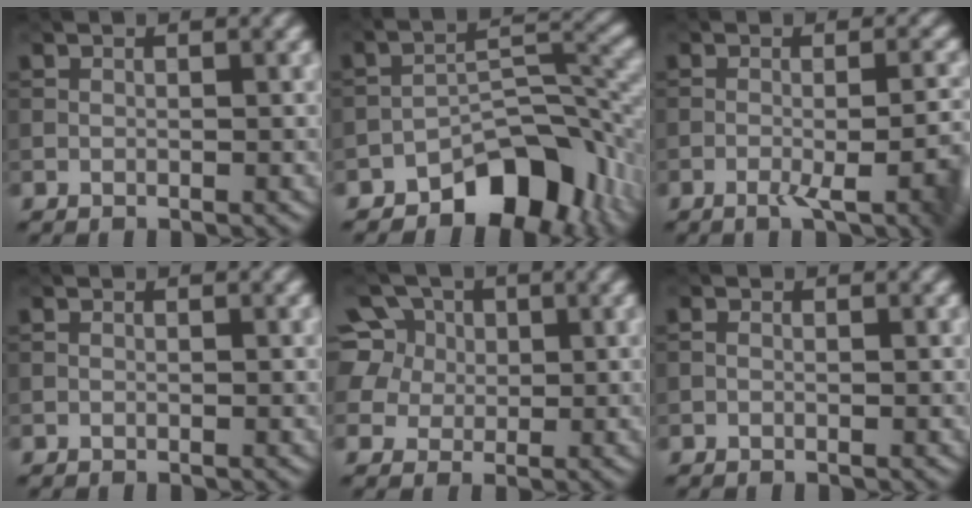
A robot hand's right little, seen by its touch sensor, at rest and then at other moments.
{"total": 7.9, "force": [-5.2, 3.8, 4.6], "torque": [-0.049, 0.007, -0.092]}
{"total": 5.0, "force": [-1.9, 1.2, 4.5], "torque": [-0.063, -0.001, -0.028]}
{"total": 0.0}
{"total": 7.8, "force": [3.1, 6.4, 3.2], "torque": [-0.071, 0.025, 0.039]}
{"total": 0.6, "force": [-0.1, 0.5, 0.4], "torque": [-0.008, -0.001, -0.005]}